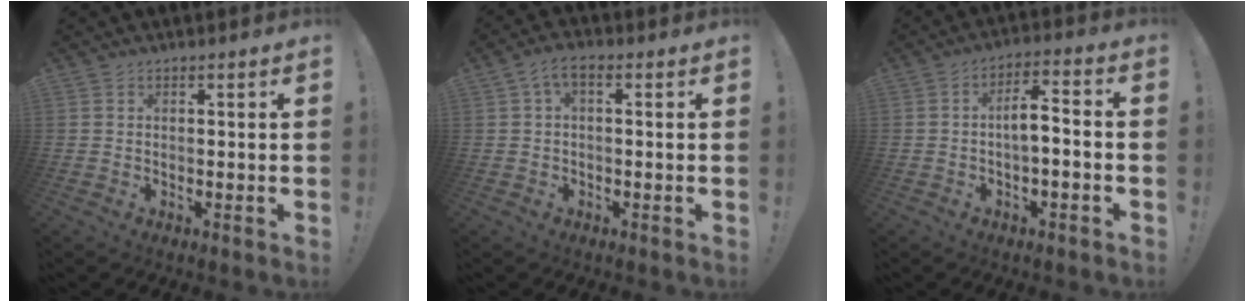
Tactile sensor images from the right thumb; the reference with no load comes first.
{"total": 3.9, "force": [0.4, 1.7, 3.5], "torque": [-0.071, 0.006, 0.010]}
{"total": 6.9, "force": [-1.2, 2.4, 6.3], "torque": [-0.101, 0.009, -0.025]}